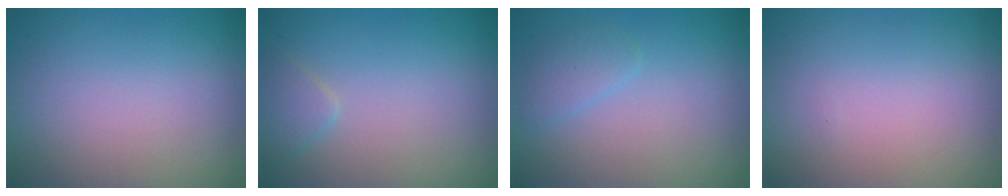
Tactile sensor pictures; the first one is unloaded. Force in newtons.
{"total": 1.4, "press": 1.4, "slide": 0.1}
{"total": 1.4, "press": 1.4, "slide": 0.1}
{"total": 0.0}